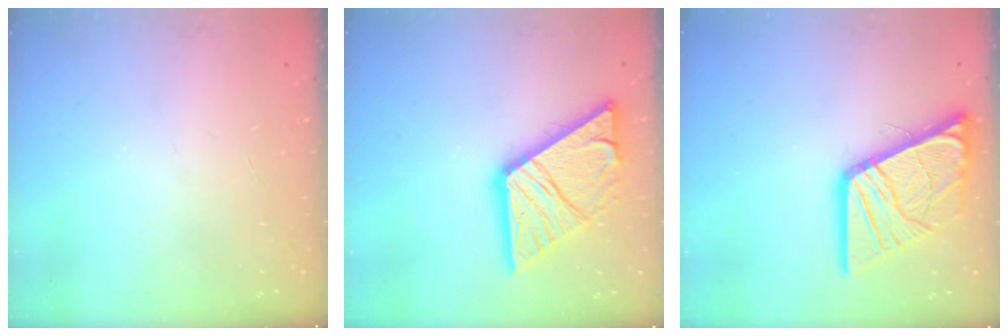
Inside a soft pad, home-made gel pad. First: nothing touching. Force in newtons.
{"total": 20.1, "press": 20.0, "slide": 2.1}
{"total": 18.1, "press": 18.0, "slide": 2.1}